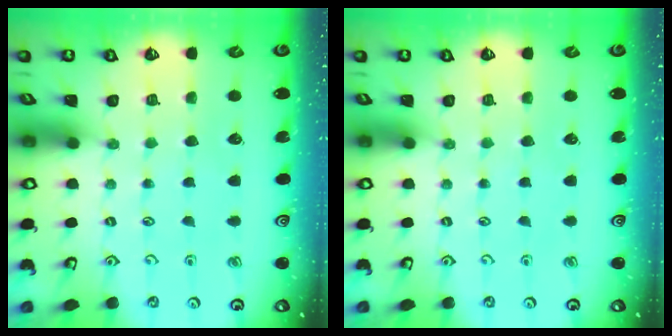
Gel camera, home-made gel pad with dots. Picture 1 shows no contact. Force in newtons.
{"total": 0.0}